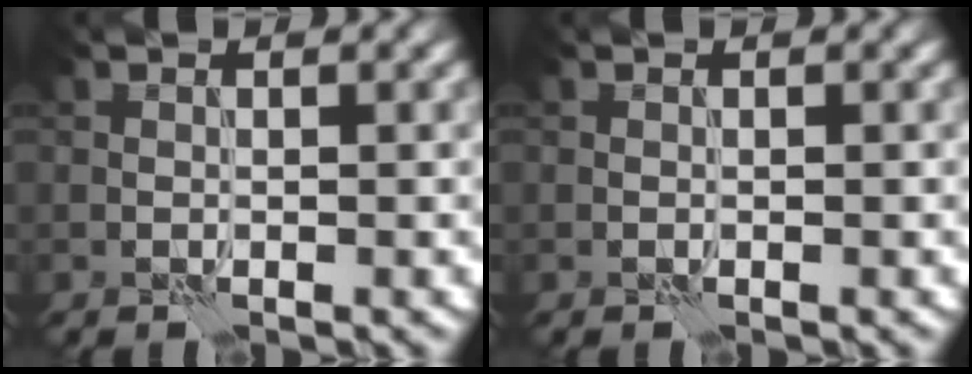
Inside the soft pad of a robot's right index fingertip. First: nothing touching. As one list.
[{"total": 0.0}]